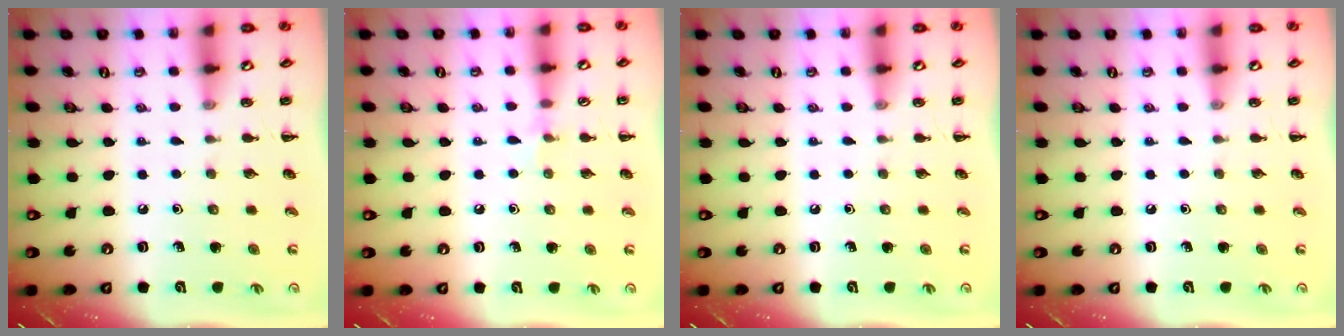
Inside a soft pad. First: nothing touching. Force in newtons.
{"total": 4.6, "press": 4.3, "slide": 1.7}
{"total": 0.0}
{"total": 0.0}